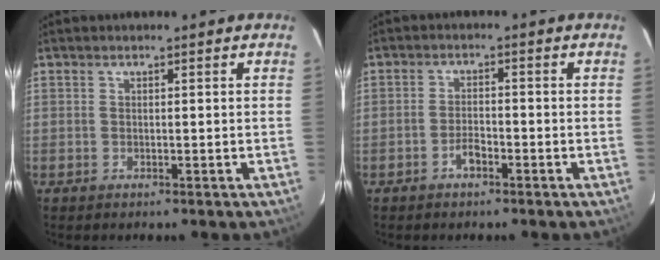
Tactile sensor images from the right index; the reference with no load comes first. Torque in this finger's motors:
{"motor_torque": [0.15, 0.07, 0.02, 0.00]}